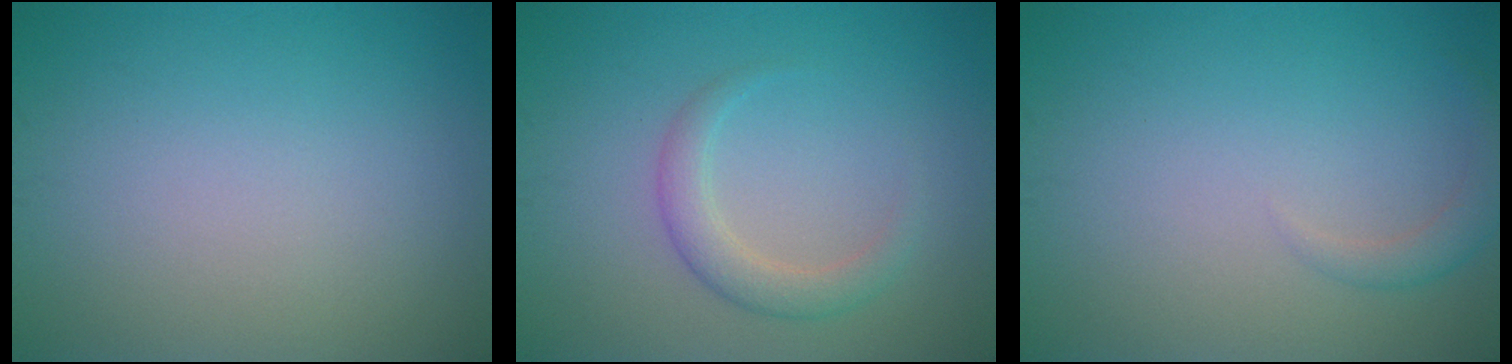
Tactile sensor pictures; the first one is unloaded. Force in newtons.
{"total": 2.5, "press": 2.5, "slide": 0.2}
{"total": 1.5, "press": 1.5, "slide": 0.1}